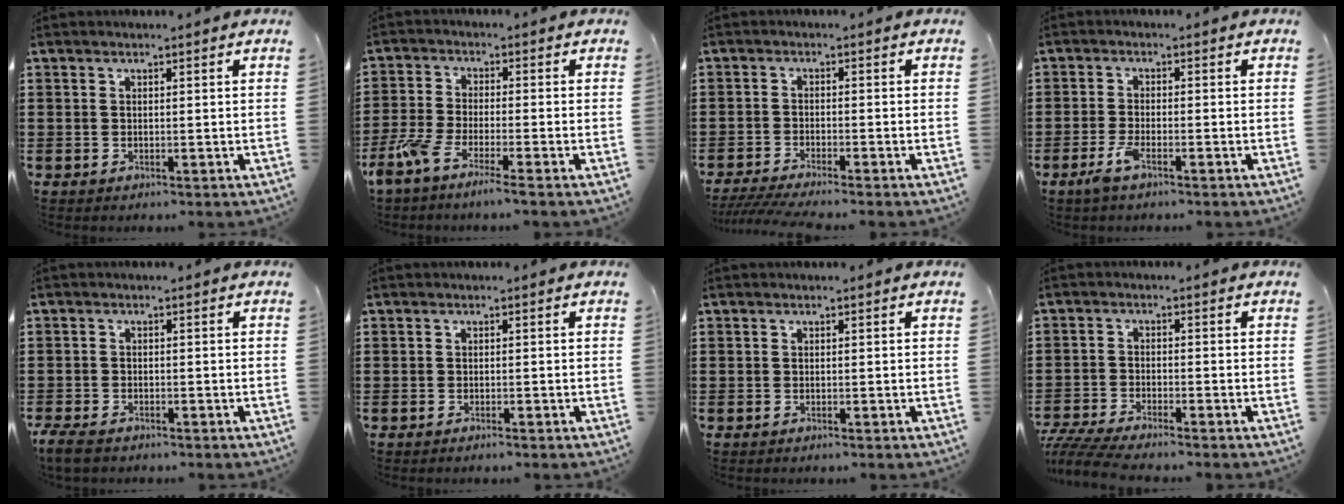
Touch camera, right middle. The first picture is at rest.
{"total": 4.8, "force": [-3.8, 0.0, 2.9], "torque": [-0.077, -0.019, -0.077]}
{"total": 2.8, "force": [-2.5, -0.1, 1.3], "torque": [-0.036, -0.006, -0.054]}
{"total": 3.2, "force": [-1.8, 0.6, 2.6], "torque": [-0.065, -0.006, -0.039]}
{"total": 2.1, "force": [-1.8, 0.7, 0.9], "torque": [-0.033, 0.001, -0.039]}
{"total": 0.6, "force": [-0.6, 0.0, 0.3], "torque": [-0.006, -0.002, -0.011]}
{"total": 0.0}
{"total": 4.2, "force": [-4.0, 0.1, 1.3], "torque": [-0.043, -0.015, -0.085]}